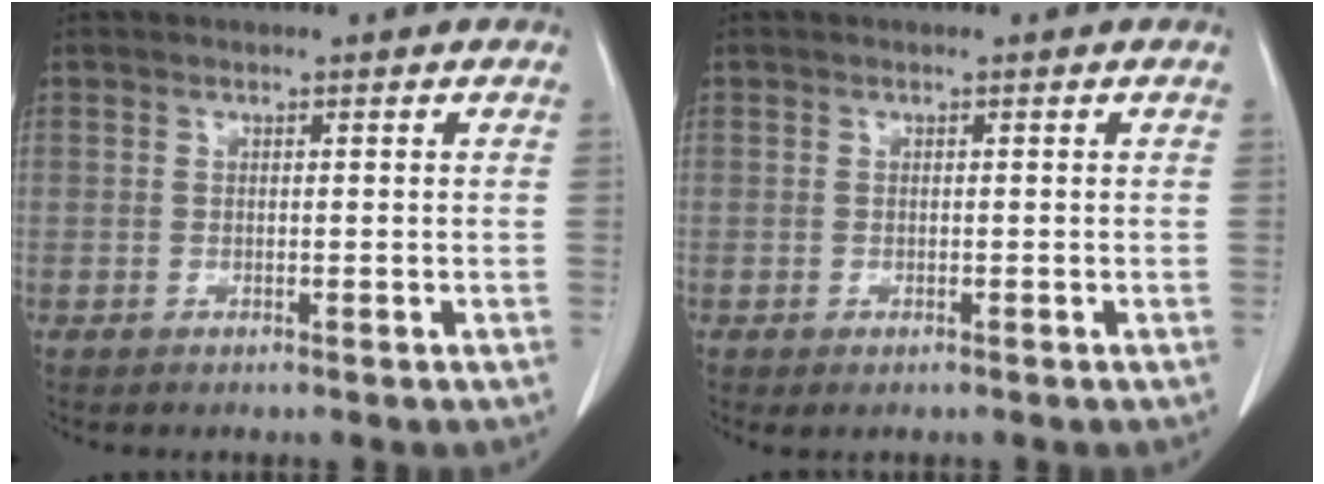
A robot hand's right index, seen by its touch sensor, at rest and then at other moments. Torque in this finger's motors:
{"motor_torque": [0.26, -0.21, 0.00, 0.00]}